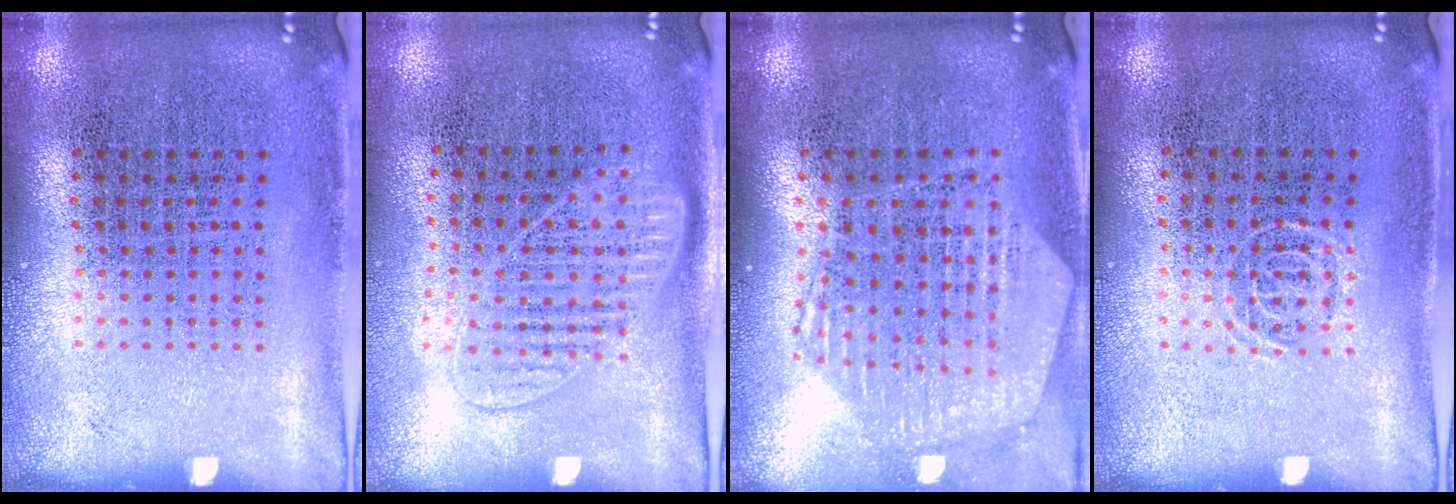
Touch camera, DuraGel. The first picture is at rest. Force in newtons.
{"total": 1.3, "press": 1.2, "slide": 0.5}
{"total": 1.2, "press": 1.2, "slide": 0.1}
{"total": 0.6, "press": 0.4, "slide": 0.4}